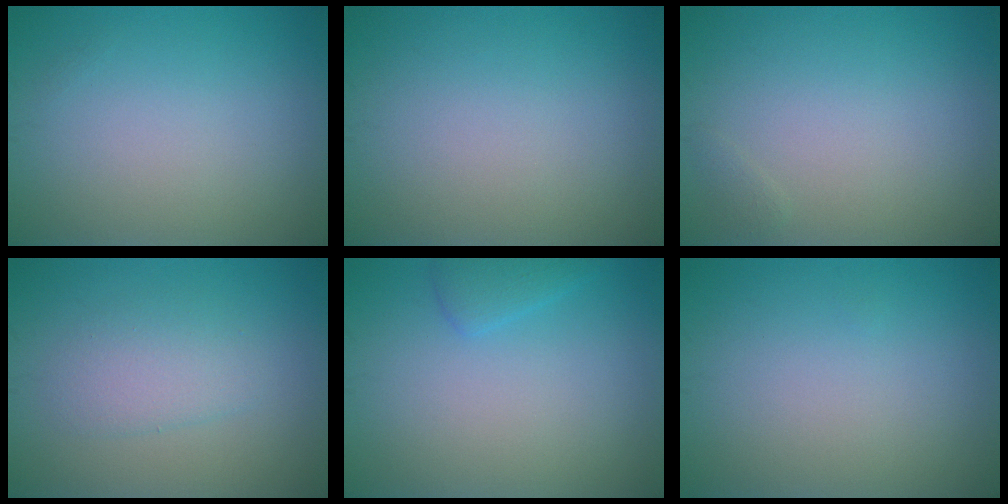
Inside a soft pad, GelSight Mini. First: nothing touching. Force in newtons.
{"total": 0.0}
{"total": 0.6, "press": 0.5, "slide": 0.1}
{"total": 2.6, "press": 2.6, "slide": 0.2}
{"total": 1.6, "press": 1.6, "slide": 0.1}
{"total": 0.0}